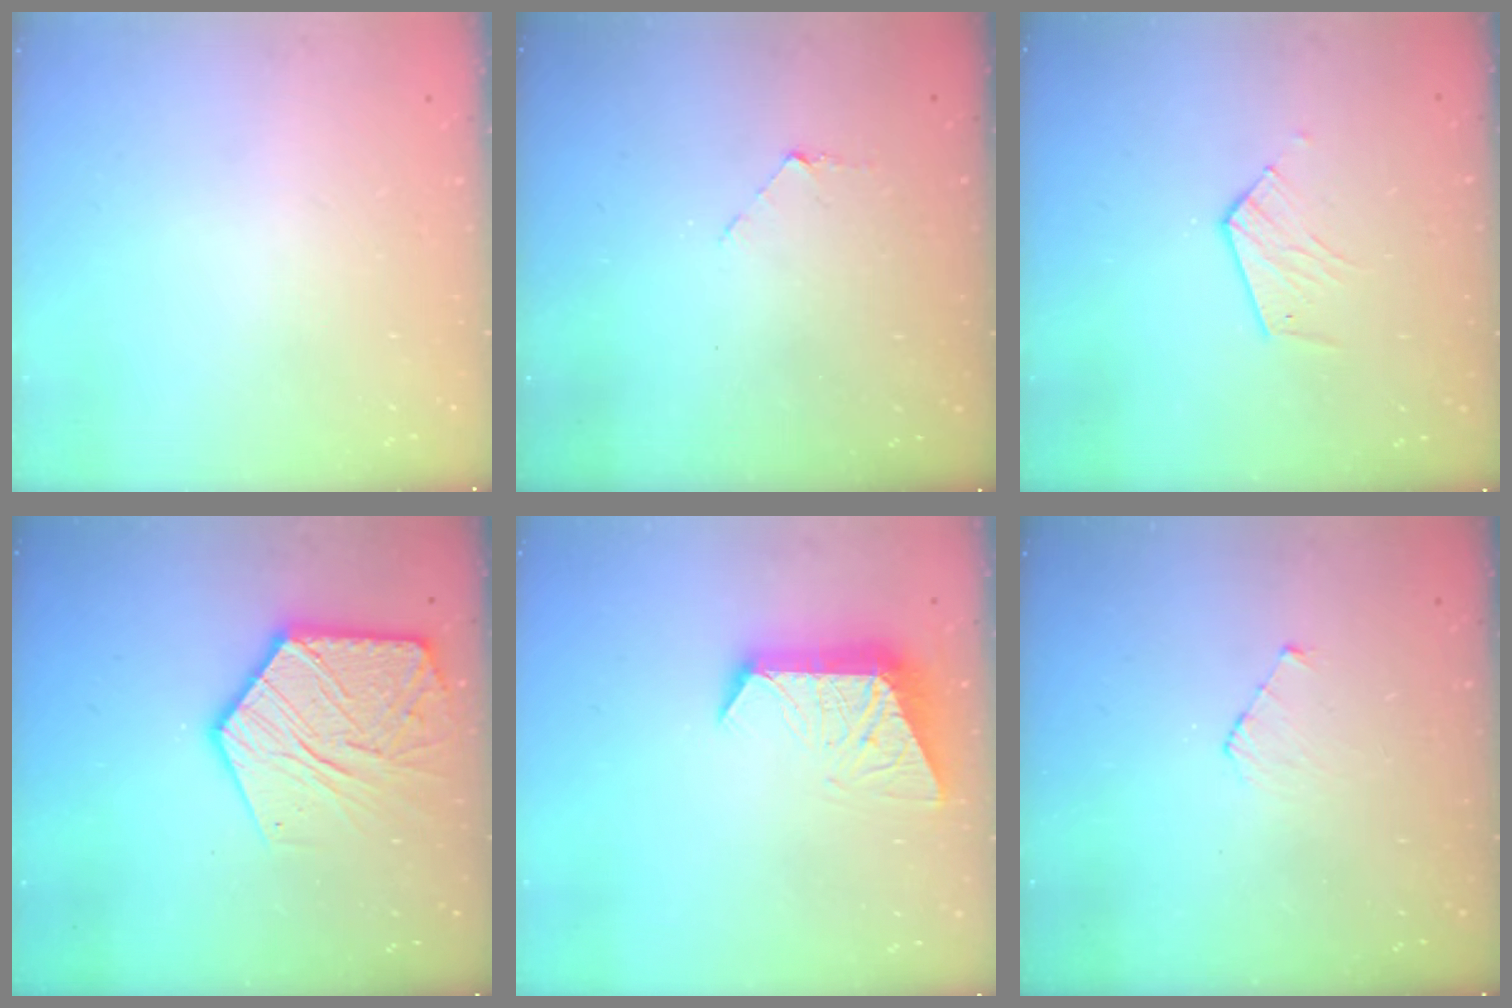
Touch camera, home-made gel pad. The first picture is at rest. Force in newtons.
{"total": 3.6, "press": 3.6, "slide": 0.3}
{"total": 6.2, "press": 6.2, "slide": 0.5}
{"total": 17.4, "press": 17.3, "slide": 1.3}
{"total": 10.5, "press": 10.5, "slide": 0.9}
{"total": 3.9, "press": 3.9, "slide": 0.4}